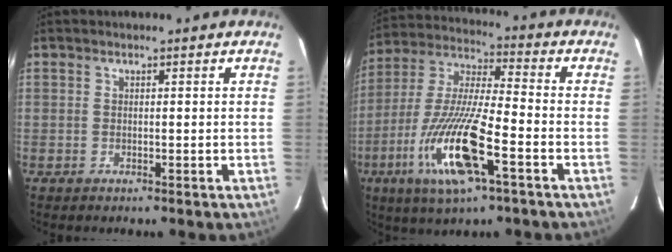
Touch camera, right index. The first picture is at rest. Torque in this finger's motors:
{"motor_torque": [1.66, -0.48, 1.05, 0.21]}